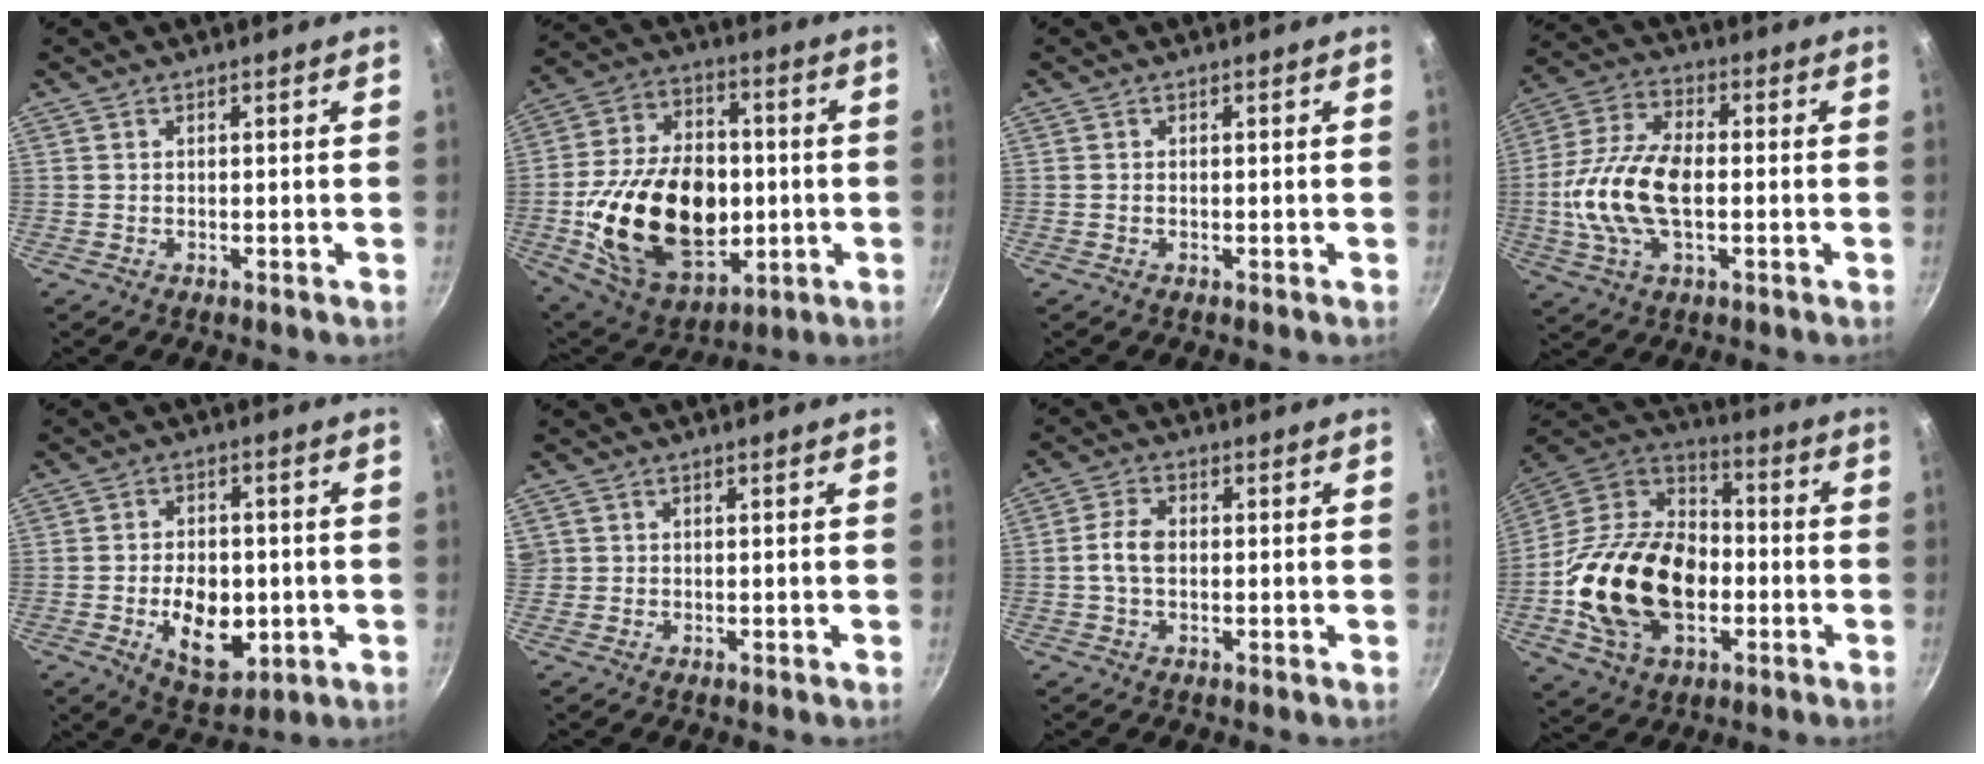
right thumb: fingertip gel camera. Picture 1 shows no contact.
{"total": 26.6, "force": [-2.9, 18.1, 19.3], "torque": [-0.307, 0.020, -0.037]}
{"total": 0.0}
{"total": 15.7, "force": [-1.5, 8.5, 13.1], "torque": [-0.252, 0.027, -0.039]}
{"total": 12.2, "force": [-2.4, 7.8, 9.0], "torque": [-0.111, 0.003, -0.025]}
{"total": 1.2, "force": [0.2, 1.2, 0.2], "torque": [0.003, 0.006, 0.004]}
{"total": 5.1, "force": [-0.1, 3.2, 3.9], "torque": [-0.079, 0.015, -0.008]}
{"total": 25.9, "force": [-4.9, 17.6, 18.4], "torque": [-0.311, 0.047, -0.088]}